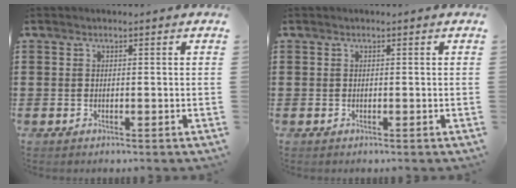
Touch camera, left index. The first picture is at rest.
{"total": 0.0}